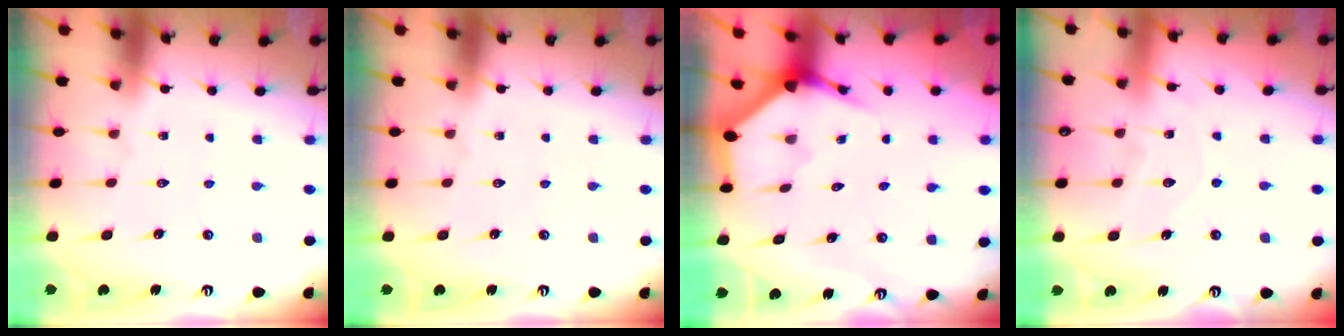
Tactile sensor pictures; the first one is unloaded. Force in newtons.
{"total": 0.0}
{"total": 3.4, "press": 3.4, "slide": 0.1}
{"total": 7.7, "press": 7.6, "slide": 0.7}